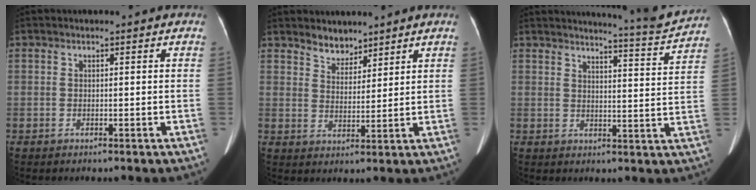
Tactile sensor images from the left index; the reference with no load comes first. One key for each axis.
{"total": 3.9, "fx": 3.4, "fy": 1.8, "fz": 0.7, "tx": -0.009, "ty": 0.004, "tz": 0.062}
{"total": 8.9, "fx": 8.6, "fy": -1.5, "fz": 1.3, "tx": -0.035, "ty": -0.038, "tz": 0.110}